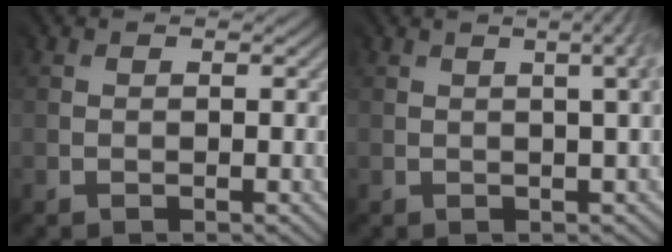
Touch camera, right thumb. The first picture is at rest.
{"total": 3.6, "force": [1.5, 1.1, 3.1], "torque": [-0.012, 0.028, -0.003]}